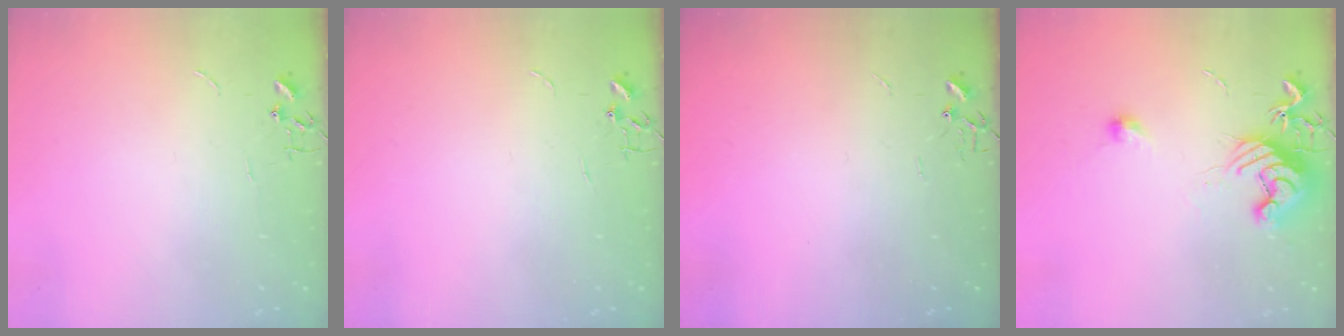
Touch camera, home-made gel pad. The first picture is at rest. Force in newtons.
{"total": 0.0}
{"total": 0.0}
{"total": 12.4, "press": 12.3, "slide": 1.0}